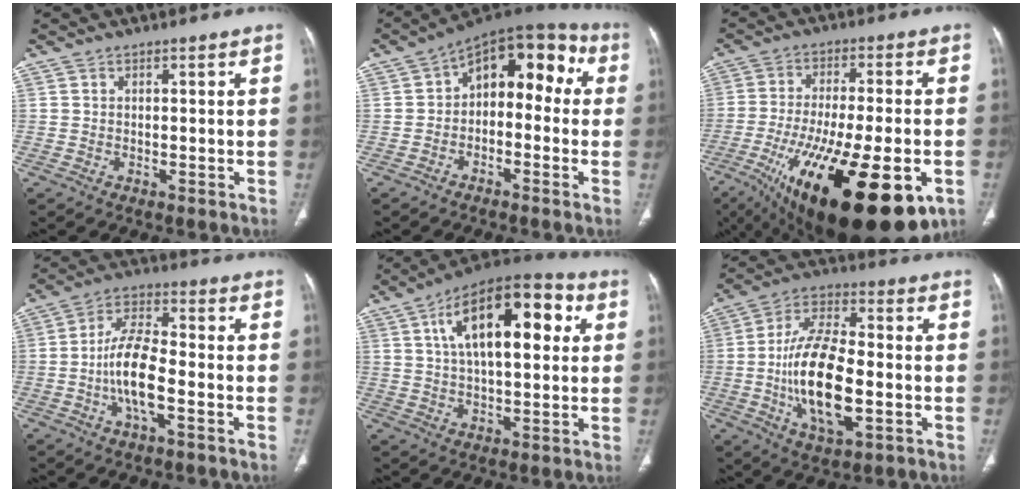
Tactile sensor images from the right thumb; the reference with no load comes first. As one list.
[{"total": 13.1, "force": [0.7, 8.1, 10.2], "torque": [-0.087, 0.054, -0.009]}, {"total": 29.9, "force": [-11.5, 10.5, 25.5], "torque": [-0.404, -0.021, -0.166]}, {"total": 10.7, "force": [-2.9, 3.9, 9.5], "torque": [-0.187, 0.028, -0.059]}, {"total": 19.2, "force": [5.2, 9.0, 16.2], "torque": [-0.224, 0.021, 0.071]}, {"total": 17.9, "force": [-3.1, 7.7, 15.9], "torque": [-0.293, 0.013, -0.055]}]